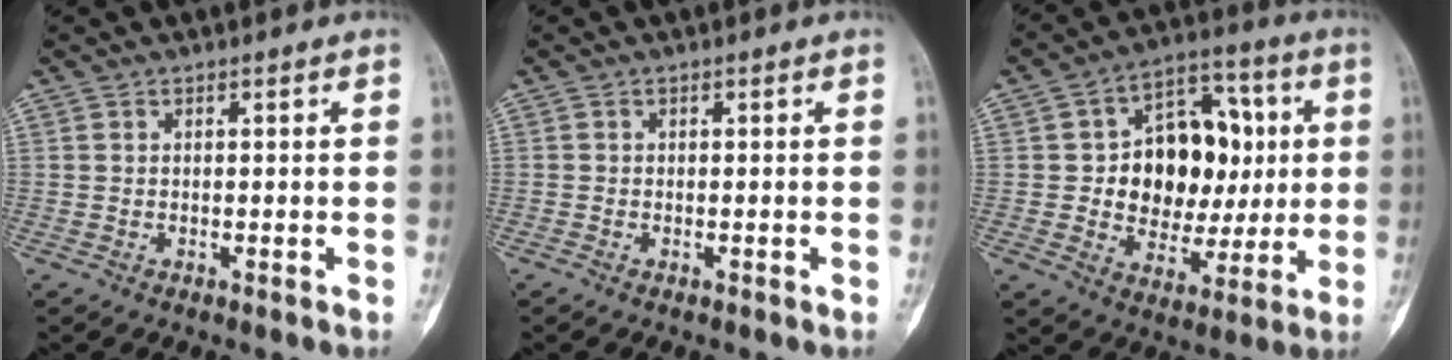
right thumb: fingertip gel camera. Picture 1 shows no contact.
{"total": 0.0}
{"total": 17.6, "force": [1.6, 13.0, 11.7], "torque": [-0.114, 0.019, 0.028]}